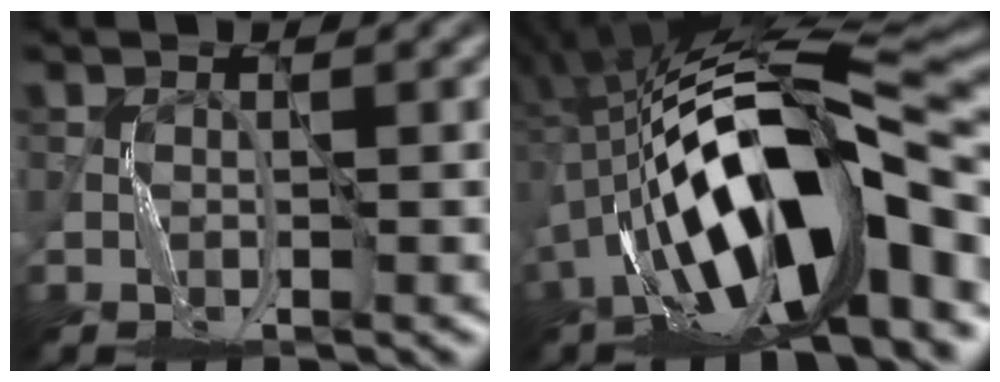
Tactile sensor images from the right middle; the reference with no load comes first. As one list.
[{"total": 15.1, "force": [-3.5, 5.6, 13.6], "torque": [-0.217, 0.026, -0.065]}]